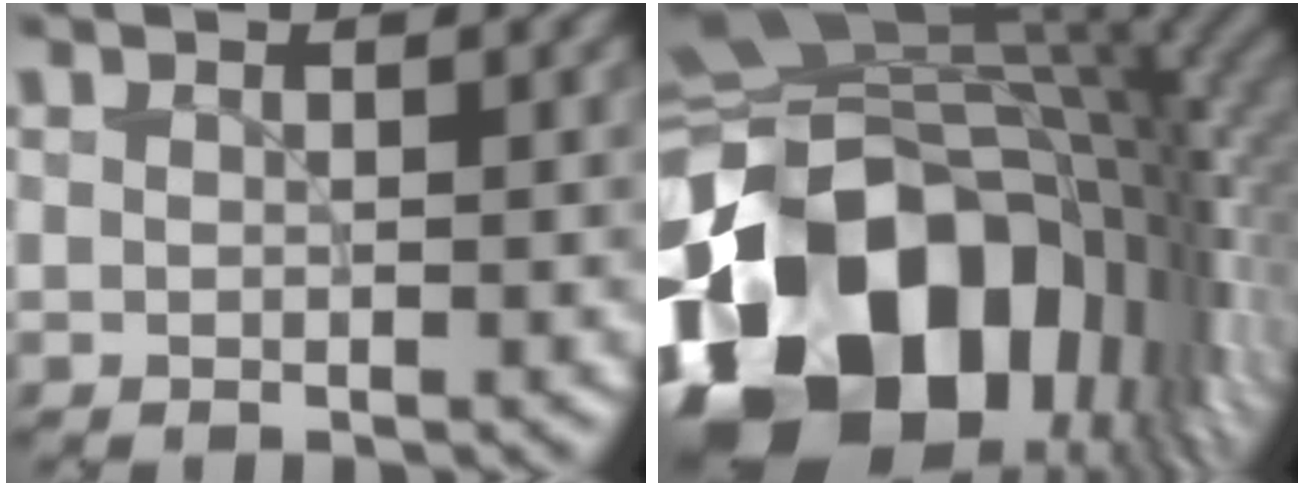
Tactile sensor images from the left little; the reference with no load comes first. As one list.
[{"total": 19.4, "force": [-6.8, 12.2, 13.4], "torque": [-0.275, -0.013, -0.121]}]